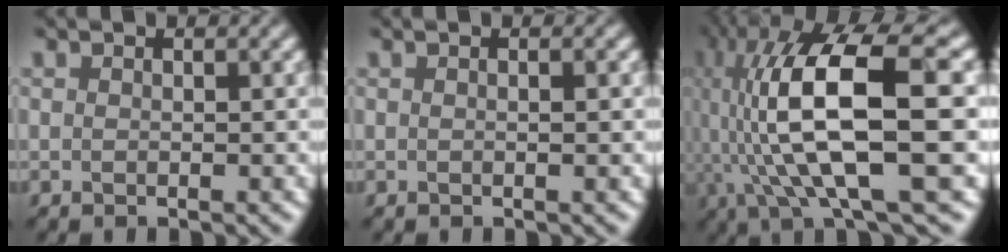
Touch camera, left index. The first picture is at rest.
{"total": 1.1, "force": [0.1, 0.3, 1.0], "torque": [-0.013, 0.002, -0.005]}
{"total": 14.9, "force": [0.2, 3.8, 14.4], "torque": [-0.261, 0.021, 0.009]}